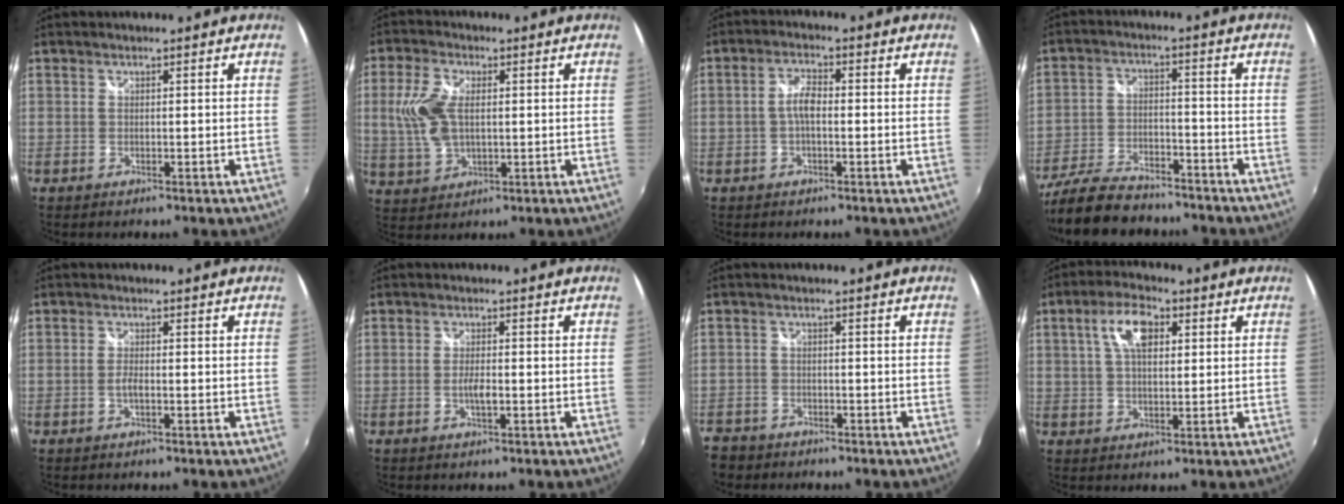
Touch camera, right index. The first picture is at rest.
{"total": 9.1, "force": [1.1, 5.1, 7.4], "torque": [-0.161, 0.004, 0.026]}
{"total": 3.3, "force": [-0.6, 1.3, 3.0], "torque": [-0.062, 0.010, -0.013]}
{"total": 16.7, "force": [-13.7, 6.2, 7.3], "torque": [-0.169, -0.017, -0.223]}
{"total": 1.7, "force": [-0.6, 0.3, 1.6], "torque": [-0.034, -0.001, -0.012]}
{"total": 2.5, "force": [-0.7, 0.6, 2.4], "torque": [-0.046, -0.003, -0.013]}
{"total": 6.5, "force": [-4.6, 4.3, 1.4], "torque": [-0.060, 0.000, -0.086]}
{"total": 7.9, "force": [2.6, 3.9, 6.3], "torque": [-0.117, 0.018, 0.045]}